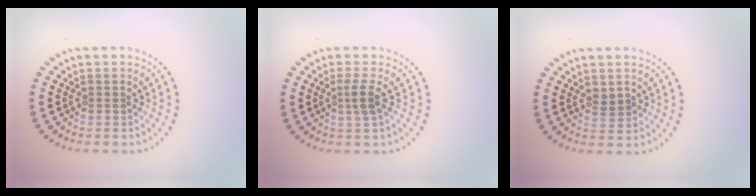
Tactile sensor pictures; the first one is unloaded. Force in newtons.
{"total": 1.7, "press": 1.3, "slide": 1.1}
{"total": 1.2, "press": 1.2, "slide": 0.4}